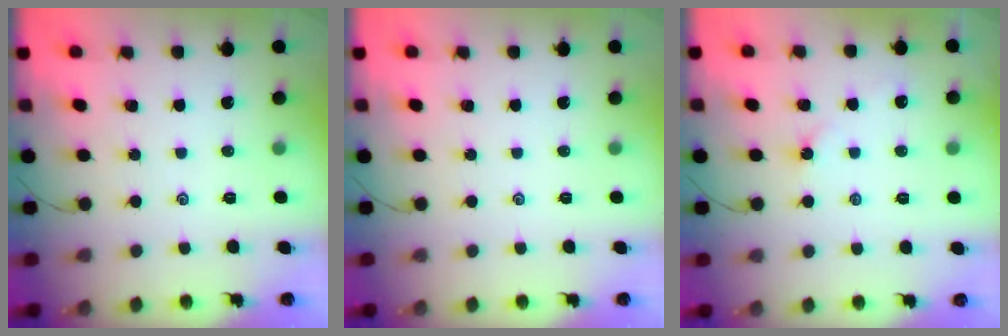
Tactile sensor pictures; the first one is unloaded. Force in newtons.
{"total": 0.0}
{"total": 1.9, "press": 1.9, "slide": 0.4}